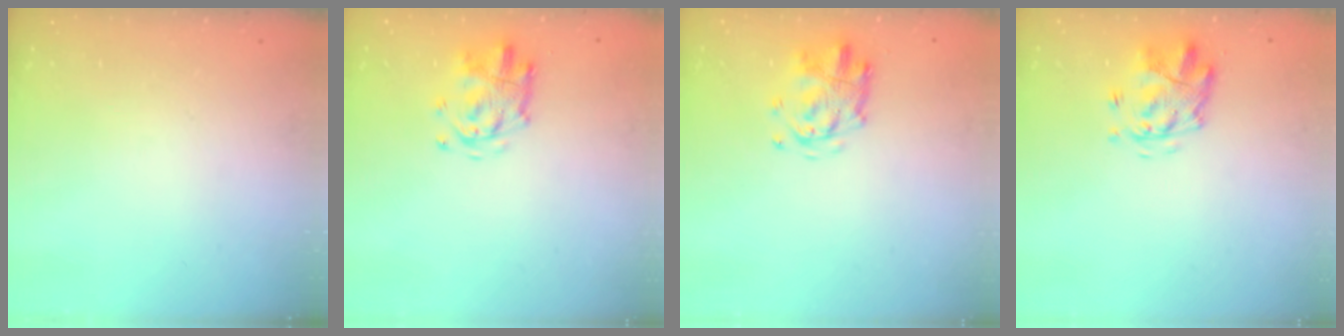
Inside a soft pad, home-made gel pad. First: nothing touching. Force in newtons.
{"total": 3.8, "press": 3.8, "slide": 0.4}
{"total": 3.8, "press": 3.8, "slide": 0.5}
{"total": 3.8, "press": 3.4, "slide": 1.7}